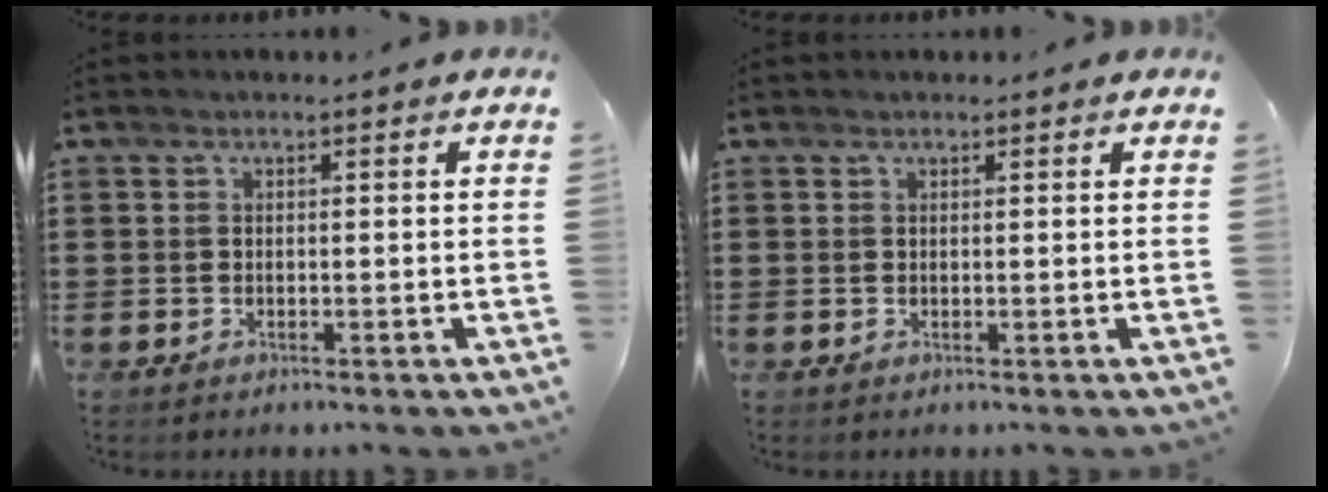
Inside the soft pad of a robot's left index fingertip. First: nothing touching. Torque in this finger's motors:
{"motor_torque": [0.28, 0.26, 0.03, -0.01]}